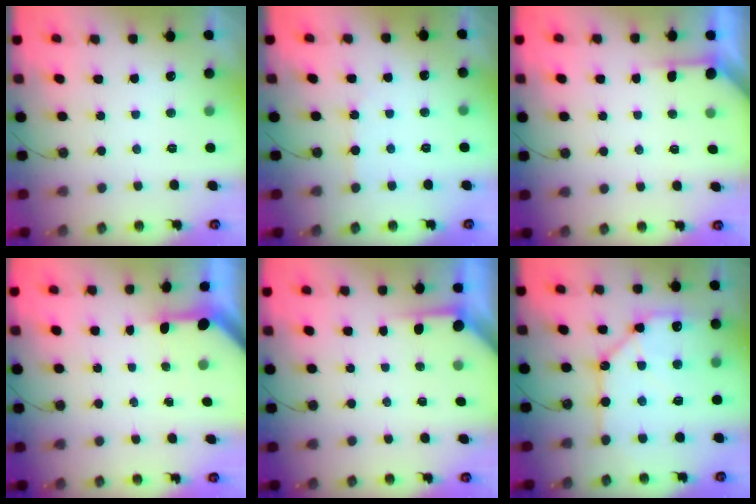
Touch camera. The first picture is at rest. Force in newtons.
{"total": 2.8, "press": 2.8, "slide": 0.4}
{"total": 4.0, "press": 3.9, "slide": 0.2}
{"total": 3.5, "press": 3.5, "slide": 0.4}
{"total": 3.8, "press": 3.8, "slide": 0.4}
{"total": 14.0, "press": 13.9, "slide": 1.5}